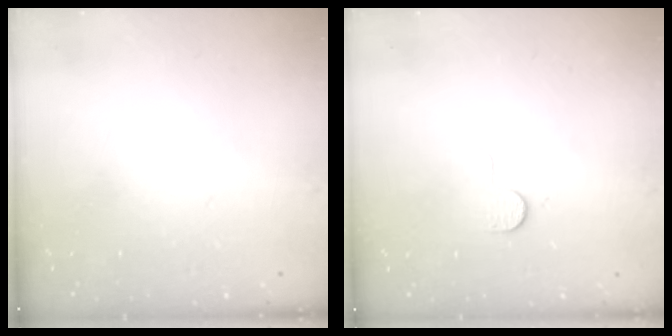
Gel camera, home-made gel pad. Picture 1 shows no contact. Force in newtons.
{"total": 5.7, "press": 5.7, "slide": 0.6}